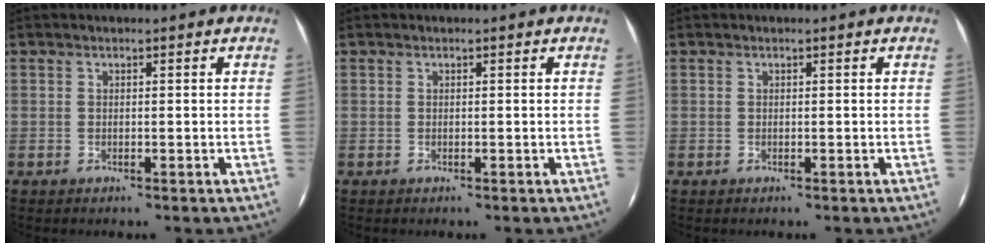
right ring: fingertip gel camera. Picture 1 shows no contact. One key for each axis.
{"total": 0.0}
{"total": 0.0}